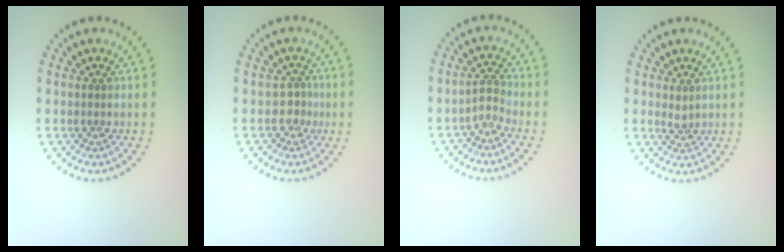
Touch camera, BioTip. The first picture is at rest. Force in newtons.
{"total": 1.4, "press": 1.0, "slide": 0.9}
{"total": 1.4, "press": 0.9, "slide": 1.0}
{"total": 0.9, "press": 0.7, "slide": 0.7}